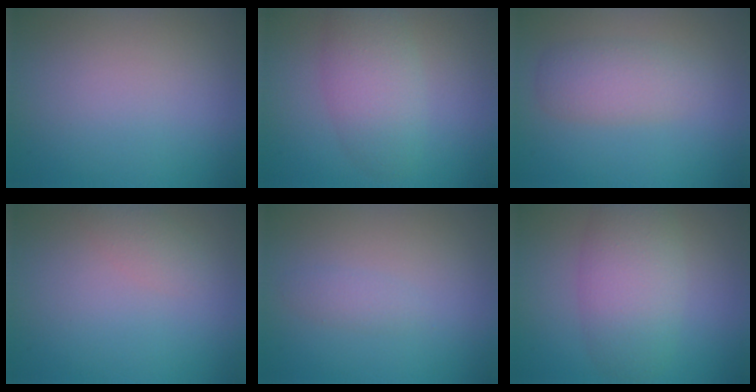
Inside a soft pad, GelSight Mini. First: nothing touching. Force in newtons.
{"total": 4.2, "press": 4.2, "slide": 0.3}
{"total": 3.0, "press": 3.0, "slide": 0.1}
{"total": 1.4, "press": 1.4, "slide": 0.1}
{"total": 0.9, "press": 0.9, "slide": 0.0}
{"total": 5.5, "press": 5.5, "slide": 0.4}